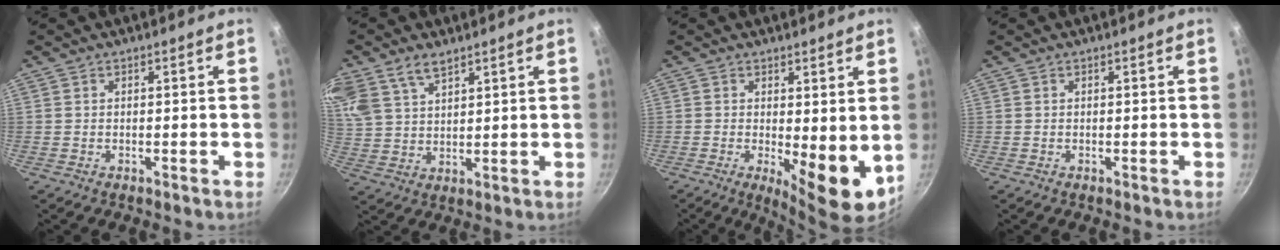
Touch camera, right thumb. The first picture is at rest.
{"total": 11.6, "force": [7.5, 6.6, 6.0], "torque": [-0.132, 0.002, 0.157]}
{"total": 8.4, "force": [-0.1, 2.9, 7.9], "torque": [-0.100, -0.017, 0.007]}
{"total": 0.0}